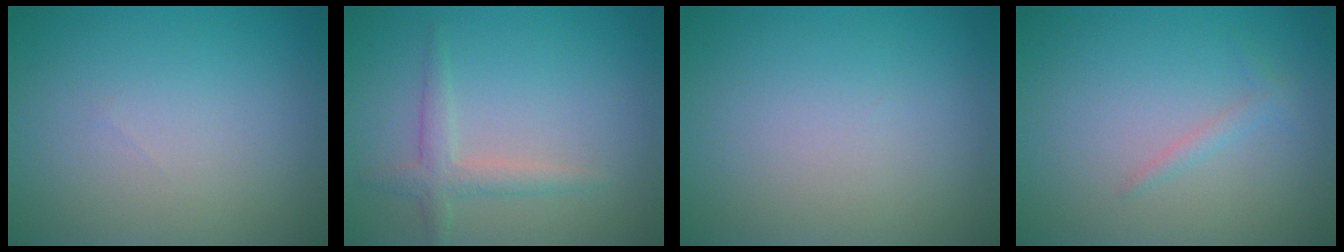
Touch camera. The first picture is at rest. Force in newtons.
{"total": 2.1, "press": 2.1, "slide": 0.1}
{"total": 0.0}
{"total": 1.0, "press": 1.0, "slide": 0.1}